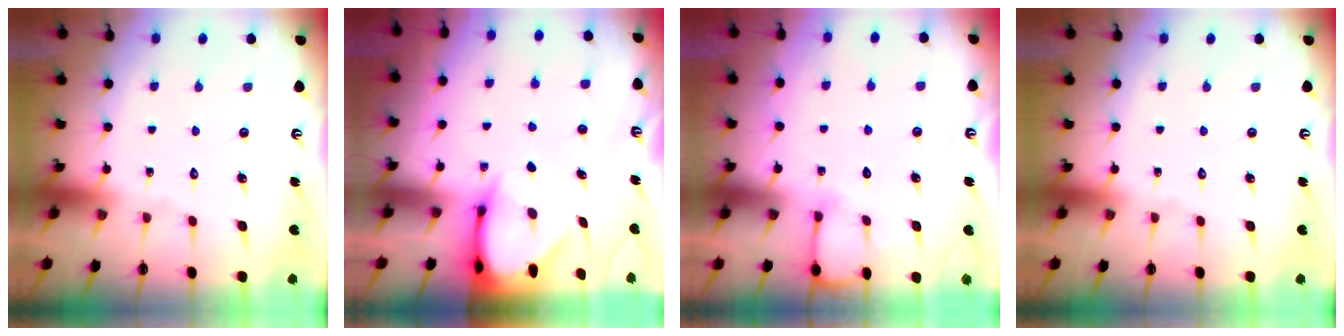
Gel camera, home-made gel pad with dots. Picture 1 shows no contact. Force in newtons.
{"total": 3.7, "press": 3.7, "slide": 0.2}
{"total": 5.1, "press": 5.1, "slide": 0.3}
{"total": 0.0}